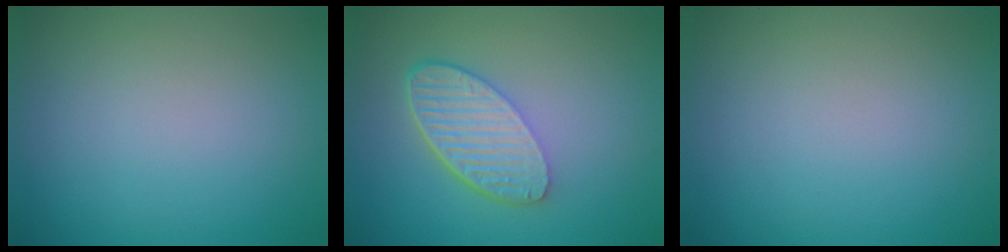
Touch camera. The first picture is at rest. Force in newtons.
{"total": 5.5, "press": 4.0, "slide": 3.7}
{"total": 0.0}